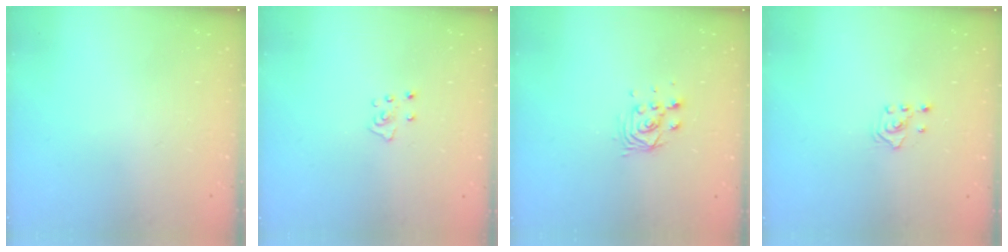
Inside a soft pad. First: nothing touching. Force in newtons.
{"total": 5.0, "press": 5.0, "slide": 0.3}
{"total": 5.8, "press": 5.8, "slide": 0.5}
{"total": 2.0, "press": 1.8, "slide": 0.9}